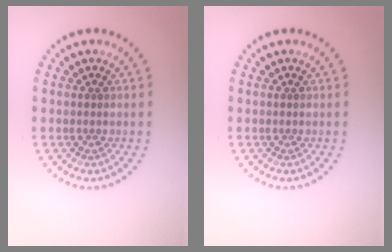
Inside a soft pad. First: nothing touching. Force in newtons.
{"total": 0.0}